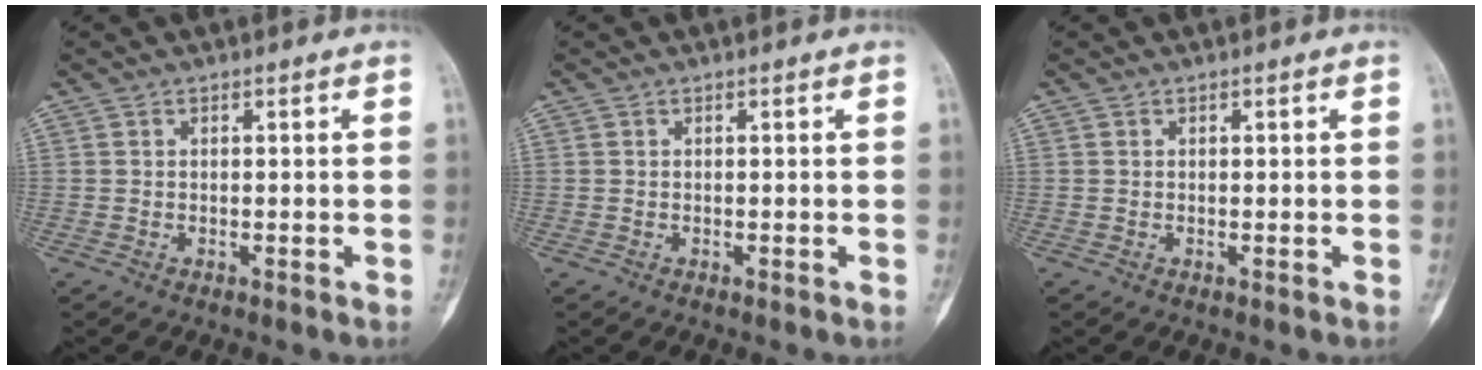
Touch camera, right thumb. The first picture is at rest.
{"total": 0.0}
{"total": 0.0}